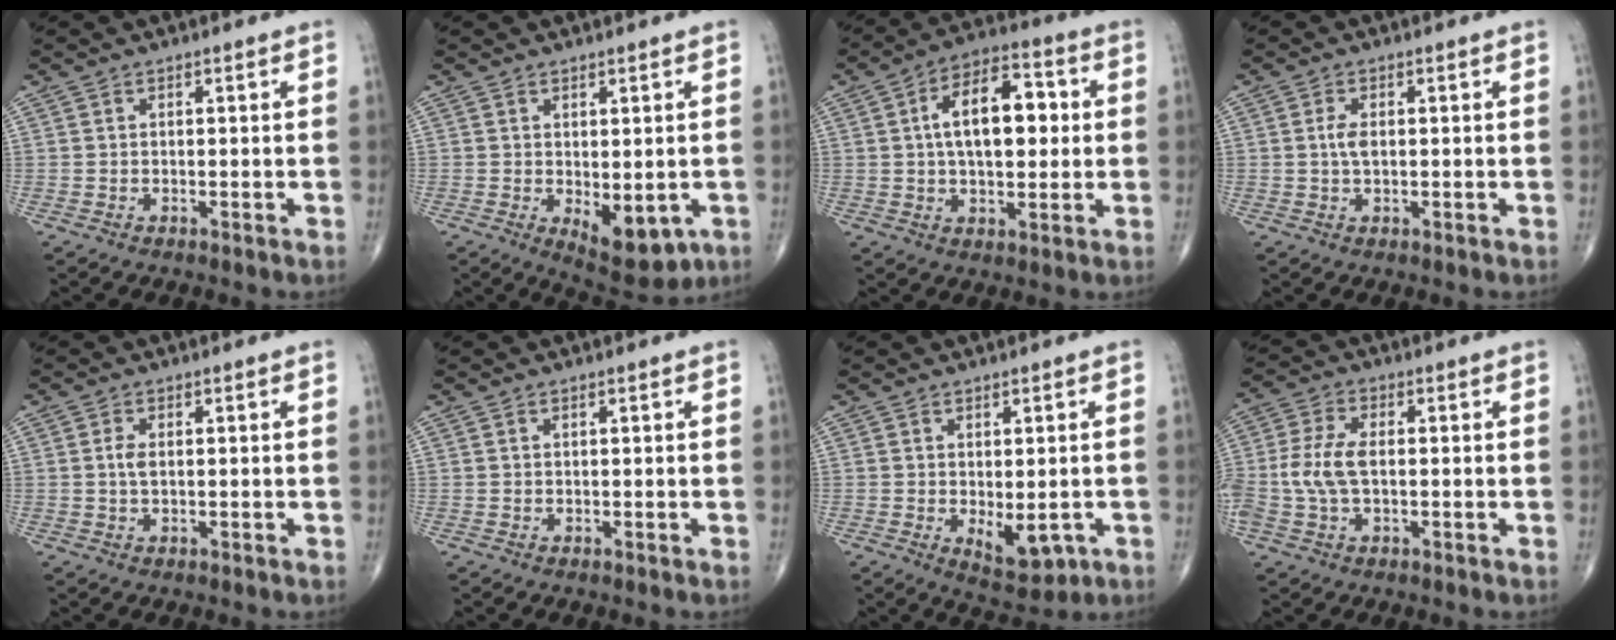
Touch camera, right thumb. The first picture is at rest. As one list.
[{"total": 8.4, "force": [-2.1, 4.0, 7.1], "torque": [-0.076, -0.011, -0.015]}, {"total": 14.1, "force": [1.8, 7.5, 11.7], "torque": [-0.165, 0.019, 0.023]}, {"total": 2.5, "force": [0.1, 1.2, 2.1], "torque": [-0.045, 0.001, 0.001]}, {"total": 2.1, "force": [0.2, 1.1, 1.8], "torque": [-0.040, 0.001, 0.002]}, {"total": 0.0}, {"total": 6.7, "force": [-1.6, 3.3, 5.6], "torque": [-0.062, -0.008, -0.008]}, {"total": 7.7, "force": [-0.6, 4.1, 6.4], "torque": [-0.159, 0.014, -0.014]}]